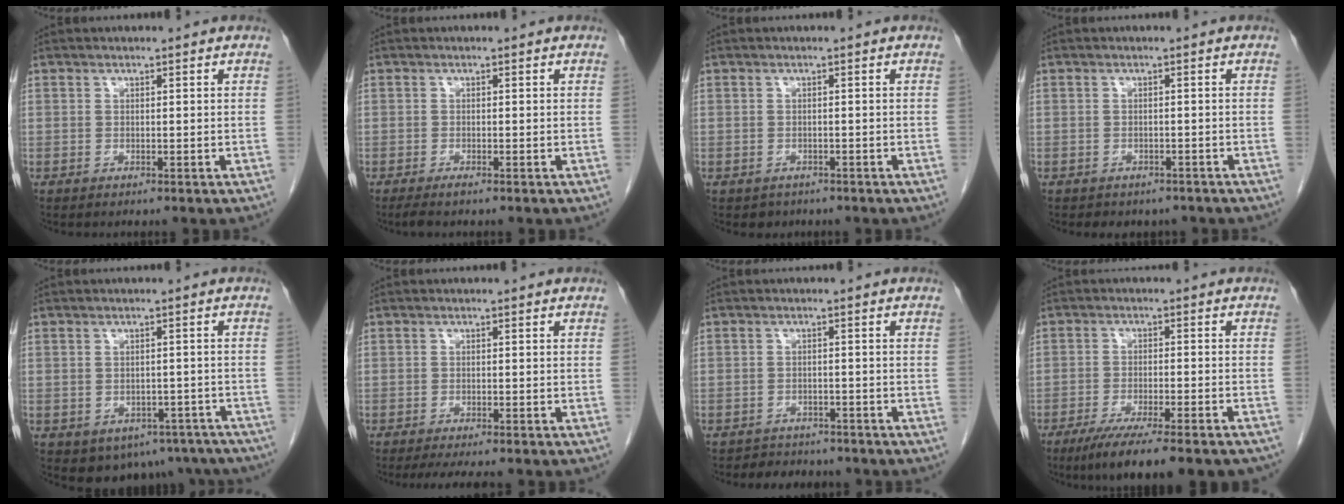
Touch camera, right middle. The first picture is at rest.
{"total": 1.5, "force": [-1.1, 0.0, 0.9], "torque": [-0.020, -0.006, -0.021]}
{"total": 1.8, "force": [-1.3, 1.2, 0.1], "torque": [-0.009, 0.002, -0.017]}
{"total": 4.4, "force": [-3.7, 2.2, 0.9], "torque": [-0.009, 0.008, -0.040]}
{"total": 11.5, "force": [-7.5, 7.6, 4.2], "torque": [-0.057, 0.003, -0.080]}
{"total": 5.6, "force": [-4.7, 0.7, 3.0], "torque": [-0.035, -0.010, -0.069]}
{"total": 4.9, "force": [-4.3, 2.1, 0.4], "torque": [-0.006, 0.004, -0.056]}
{"total": 15.0, "force": [-12.2, 1.8, 8.6], "torque": [-0.099, -0.024, -0.177]}